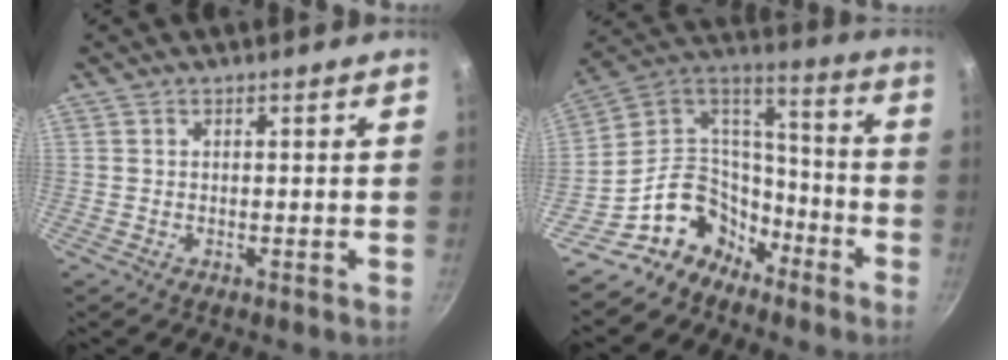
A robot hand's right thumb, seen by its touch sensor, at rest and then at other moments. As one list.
[{"total": 15.8, "force": [-10.1, 11.0, 5.0], "torque": [-0.040, 0.114, -0.191]}]